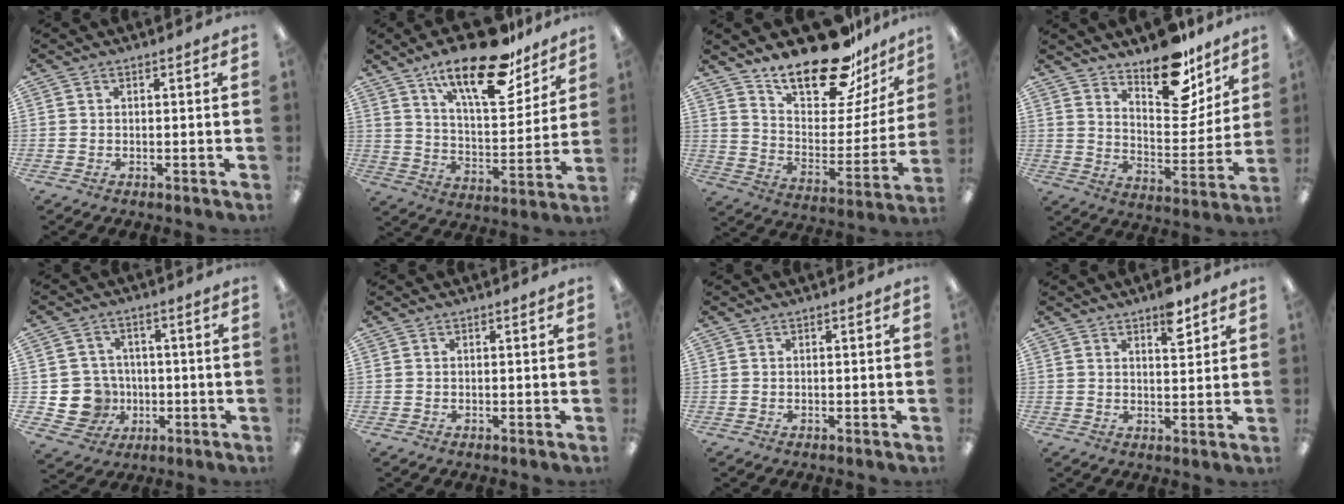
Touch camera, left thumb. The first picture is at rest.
{"total": 21.4, "force": [15.0, 7.7, 13.2], "torque": [-0.207, -0.087, 0.251]}
{"total": 22.0, "force": [17.9, 7.9, 10.2], "torque": [-0.165, -0.123, 0.307]}
{"total": 17.6, "force": [13.4, 7.6, 8.5], "torque": [-0.107, -0.097, 0.230]}
{"total": 8.7, "force": [-1.6, 8.2, 2.1], "torque": [-0.072, 0.014, -0.020]}
{"total": 0.0}
{"total": 0.0}
{"total": 6.1, "force": [4.1, 2.3, 3.8], "torque": [-0.044, -0.022, 0.066]}